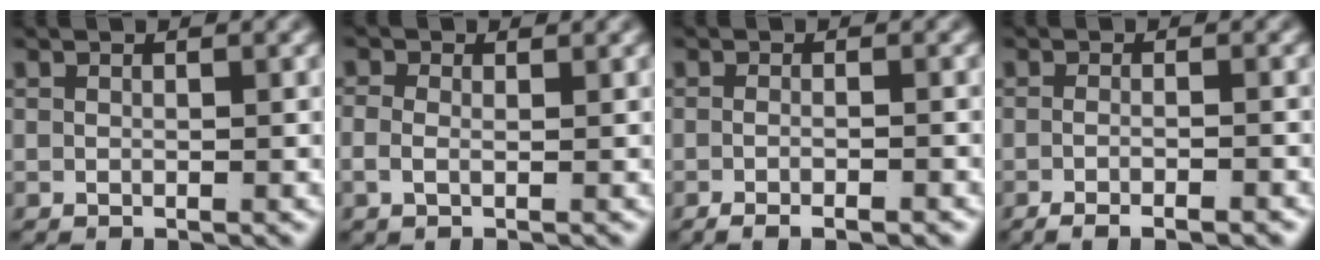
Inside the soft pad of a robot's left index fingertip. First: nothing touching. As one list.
[{"total": 1.2, "force": [-0.3, 0.3, 1.1], "torque": [-0.035, -0.014, 0.000]}, {"total": 2.6, "force": [-2.2, 0.1, 1.2], "torque": [-0.021, -0.005, -0.034]}, {"total": 3.2, "force": [-2.8, 0.2, 1.5], "torque": [-0.023, -0.006, -0.042]}]